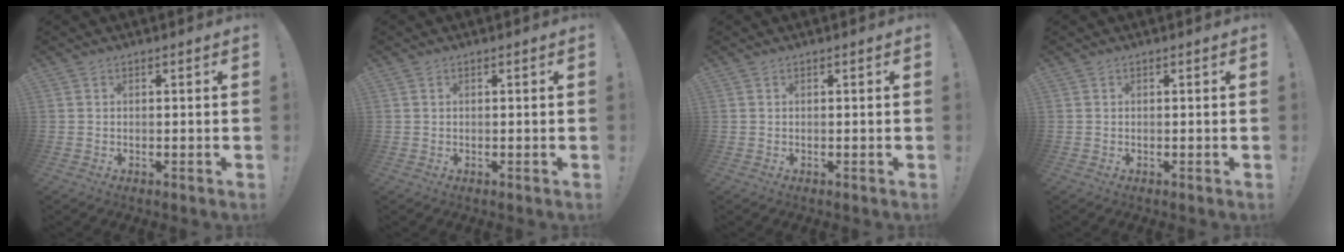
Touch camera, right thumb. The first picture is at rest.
{"total": 0.0}
{"total": 0.0}
{"total": 0.0}